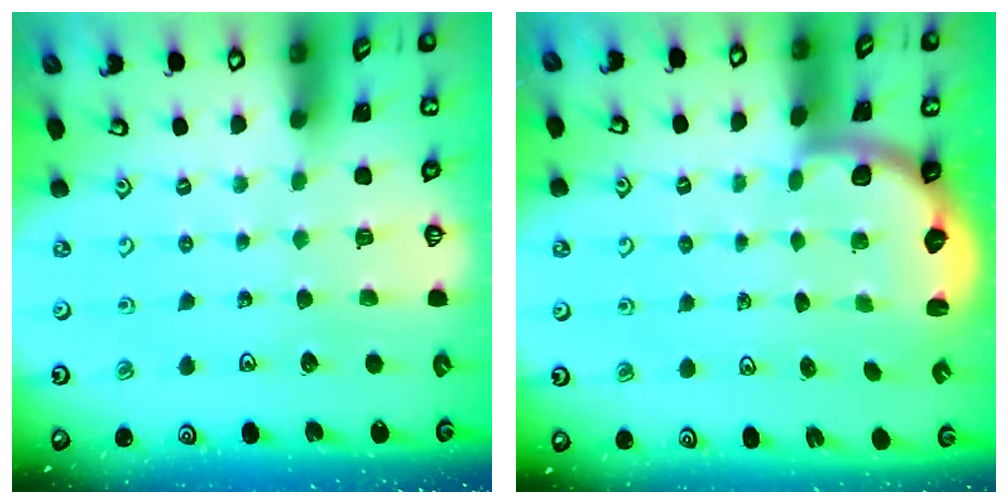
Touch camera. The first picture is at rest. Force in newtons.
{"total": 2.5, "press": 2.2, "slide": 1.3}